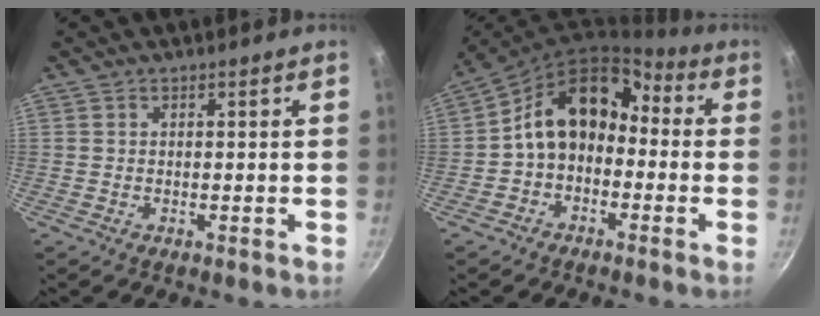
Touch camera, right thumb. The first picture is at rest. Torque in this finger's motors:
{"motor_torque": [0.10, 2.71, 1.49, -0.73, 0.54]}